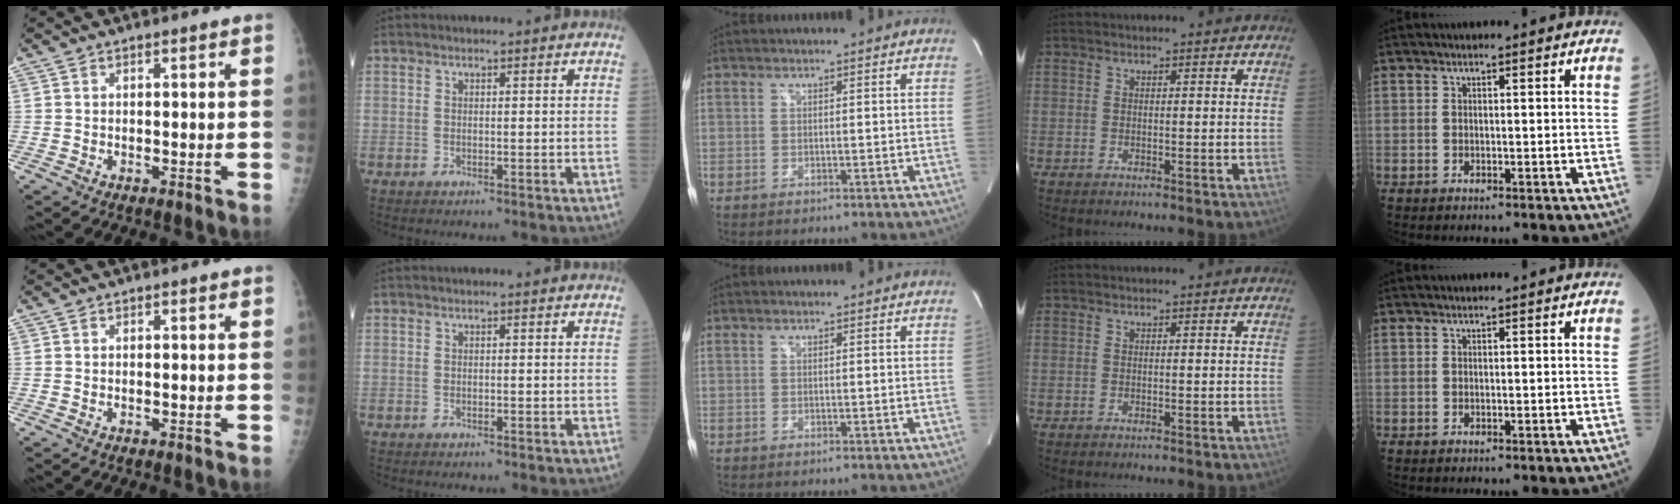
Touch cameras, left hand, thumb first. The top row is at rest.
{}